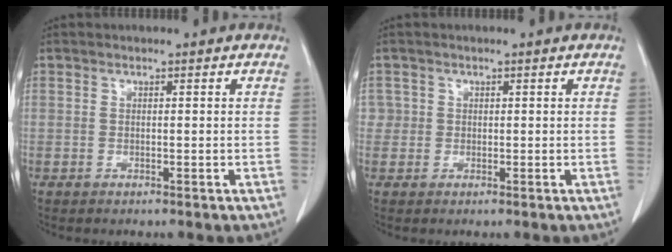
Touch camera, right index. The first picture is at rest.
{"total": 1.6, "force": [0.3, 1.6, -0.1], "torque": [0.017, 0.004, -0.001]}